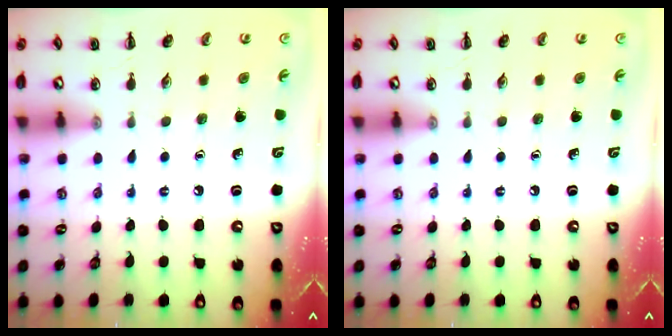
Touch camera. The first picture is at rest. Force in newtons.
{"total": 0.0}